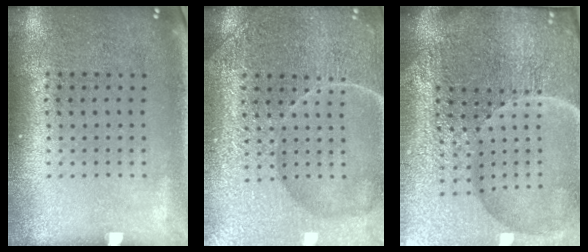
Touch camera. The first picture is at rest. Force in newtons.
{"total": 4.9, "press": 4.9, "slide": 0.6}
{"total": 6.0, "press": 5.5, "slide": 2.4}